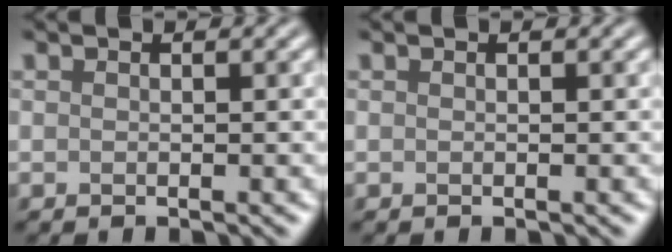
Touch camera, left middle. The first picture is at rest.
{"total": 0.0}